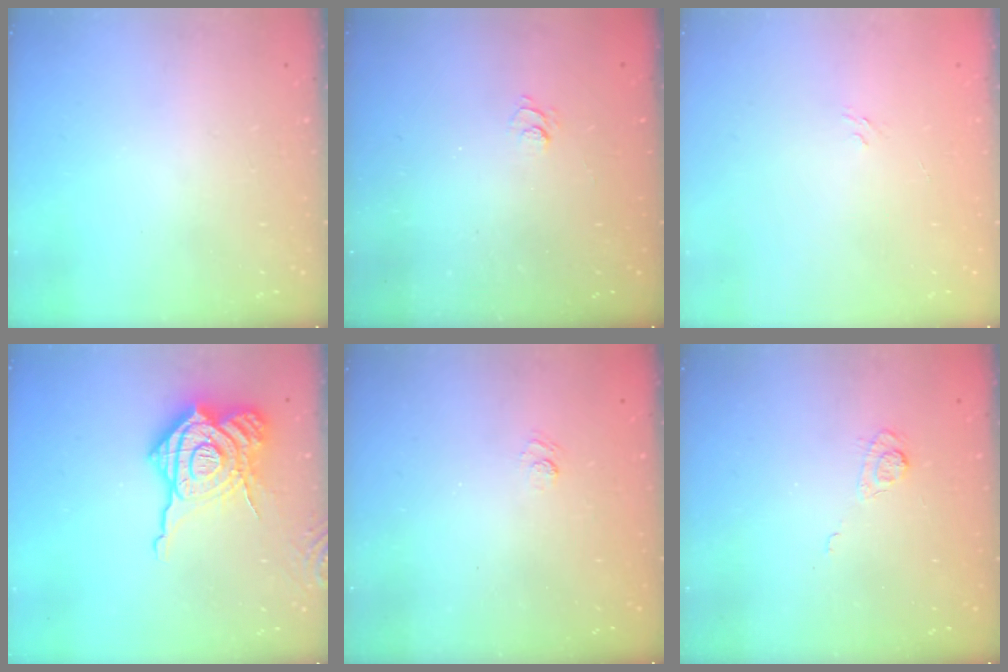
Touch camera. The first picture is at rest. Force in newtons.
{"total": 2.8, "press": 2.5, "slide": 1.3}
{"total": 2.9, "press": 2.6, "slide": 1.1}
{"total": 22.1, "press": 22.0, "slide": 2.5}
{"total": 2.6, "press": 2.3, "slide": 1.1}
{"total": 3.3, "press": 2.9, "slide": 1.6}